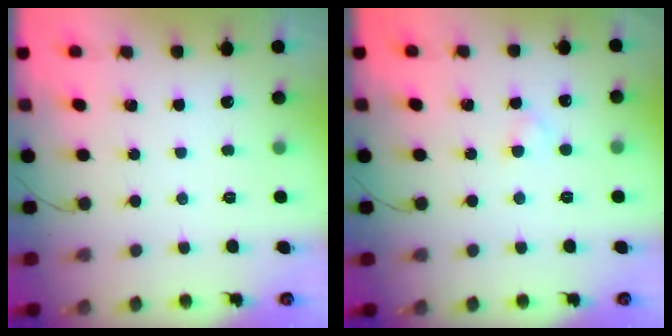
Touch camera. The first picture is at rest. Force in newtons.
{"total": 1.9, "press": 1.6, "slide": 1.0}